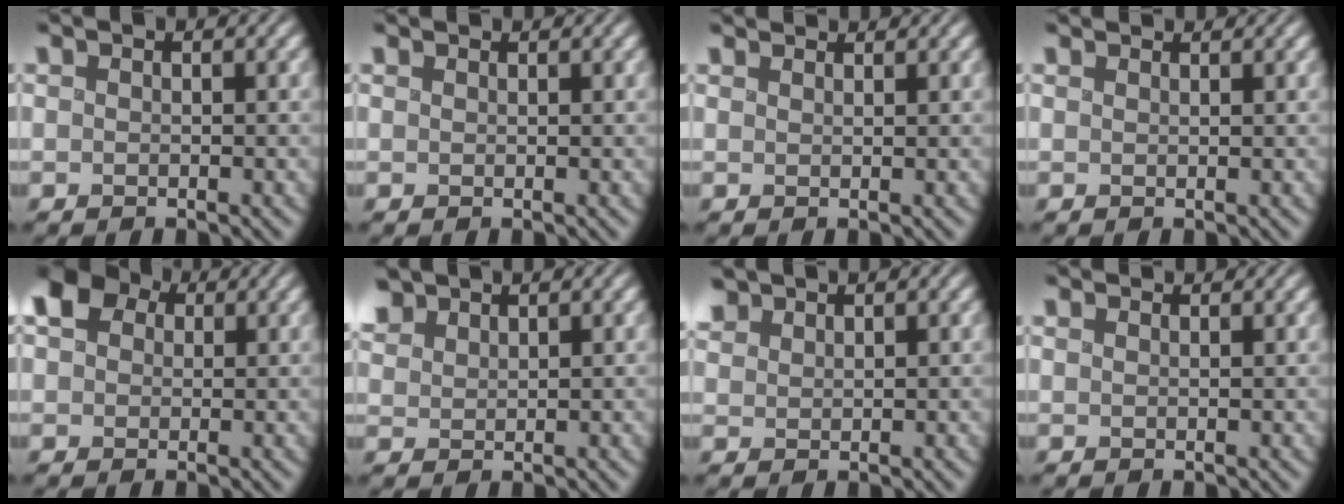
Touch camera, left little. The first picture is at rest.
{"total": 0.7, "force": [0.7, 0.0, 0.0], "torque": [-0.002, 0.006, 0.016]}
{"total": 2.1, "force": [2.1, 0.2, 0.5], "torque": [-0.019, 0.011, 0.034]}
{"total": 1.5, "force": [1.4, 0.1, 0.3], "torque": [-0.011, 0.010, 0.022]}
{"total": 6.3, "force": [1.9, 4.8, 3.6], "torque": [-0.072, 0.021, 0.016]}
{"total": 2.7, "force": [2.2, 1.3, 1.0], "torque": [-0.036, 0.012, 0.044]}
{"total": 2.0, "force": [1.7, 0.9, 0.5], "torque": [-0.022, 0.010, 0.036]}
{"total": 1.3, "force": [1.3, 0.1, 0.2], "torque": [-0.010, 0.009, 0.021]}